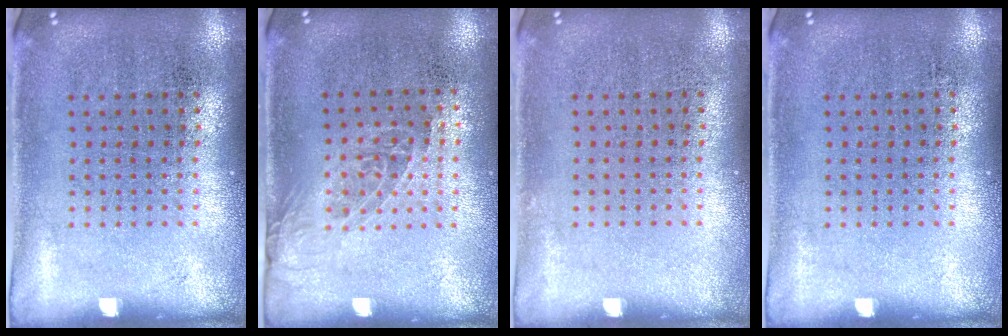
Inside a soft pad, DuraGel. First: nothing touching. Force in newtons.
{"total": 1.3, "press": 1.0, "slide": 0.8}
{"total": 0.0}
{"total": 0.0}